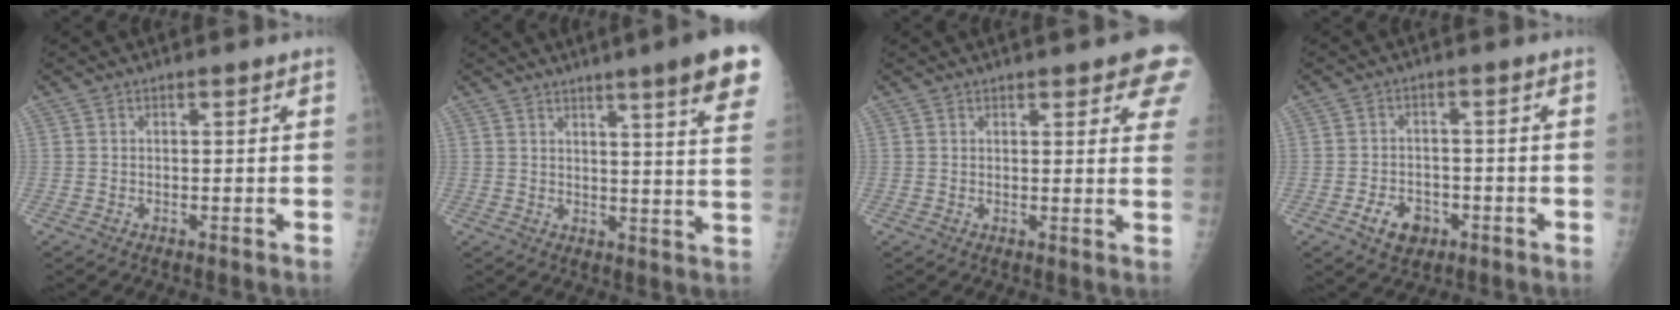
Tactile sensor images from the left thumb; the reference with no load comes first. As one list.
[{"total": 13.4, "force": [8.4, 0.6, 10.4], "torque": [-0.120, -0.039, 0.092]}, {"total": 9.4, "force": [5.8, 2.7, 7.0], "torque": [-0.055, -0.017, 0.061]}, {"total": 5.6, "force": [-2.7, 3.9, 2.9], "torque": [-0.036, 0.017, -0.039]}]